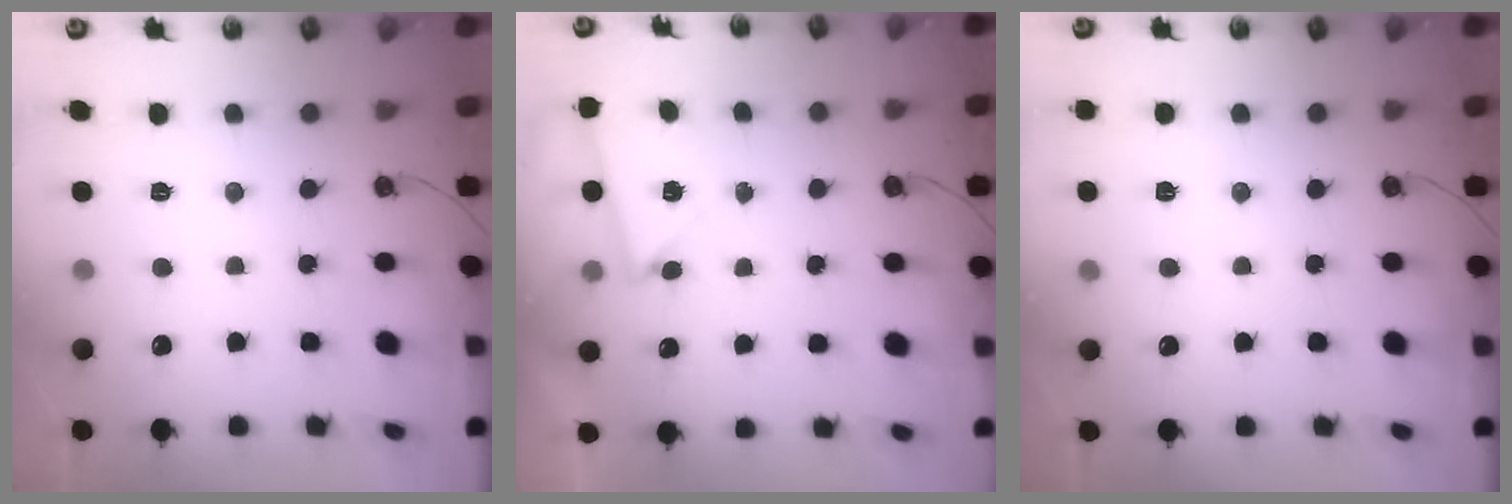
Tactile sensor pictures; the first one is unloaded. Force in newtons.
{"total": 2.7, "press": 2.0, "slide": 1.7}
{"total": 2.1, "press": 2.1, "slide": 0.5}